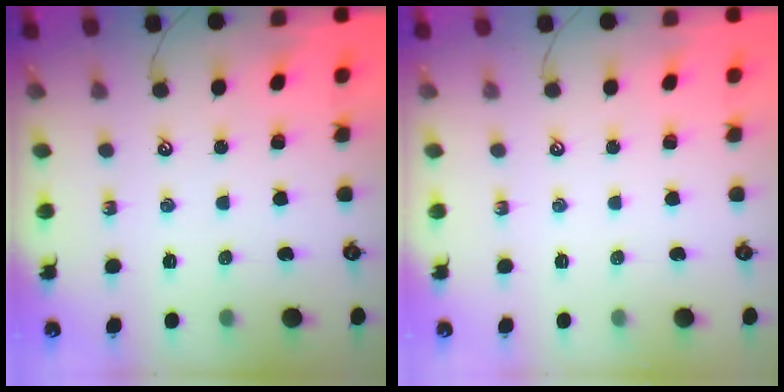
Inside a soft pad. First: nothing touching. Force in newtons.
{"total": 0.0}